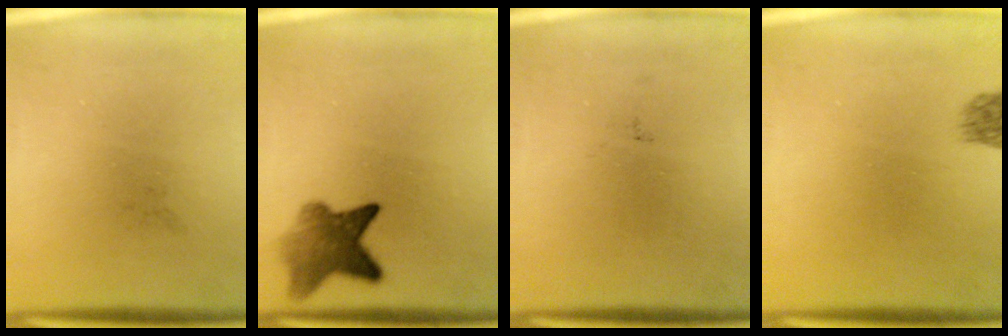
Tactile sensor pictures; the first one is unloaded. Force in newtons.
{"total": 5.9}
{"total": 0.0}
{"total": 1.6}